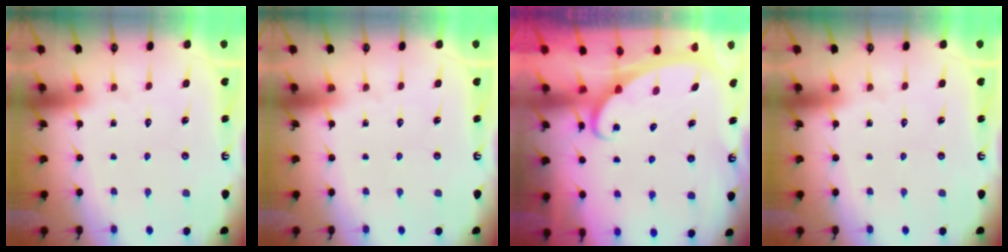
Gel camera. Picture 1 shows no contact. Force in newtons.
{"total": 0.0}
{"total": 2.3, "press": 2.3, "slide": 0.4}
{"total": 0.0}